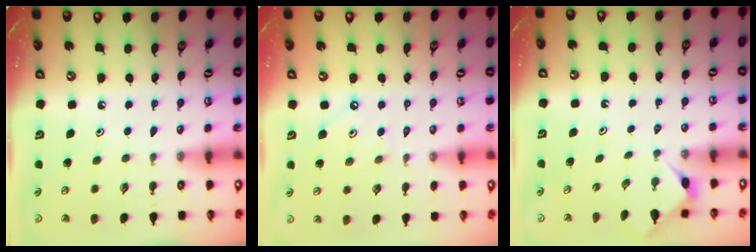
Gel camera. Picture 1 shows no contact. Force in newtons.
{"total": 3.0, "press": 3.0, "slide": 0.4}
{"total": 2.5, "press": 2.4, "slide": 0.5}